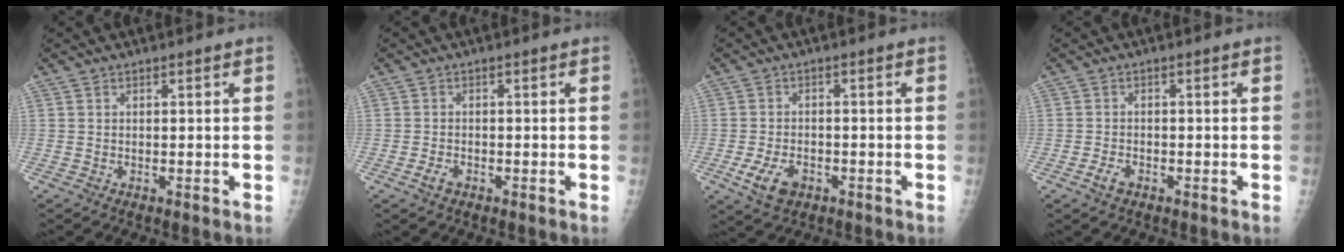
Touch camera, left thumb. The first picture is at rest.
{"total": 2.0, "force": [-1.1, 1.2, 1.1], "torque": [-0.023, 0.004, -0.021]}
{"total": 5.9, "force": [-2.6, 3.8, 3.8], "torque": [-0.068, 0.005, -0.042]}
{"total": 2.3, "force": [-1.4, 1.4, 1.3], "torque": [-0.026, 0.007, -0.024]}